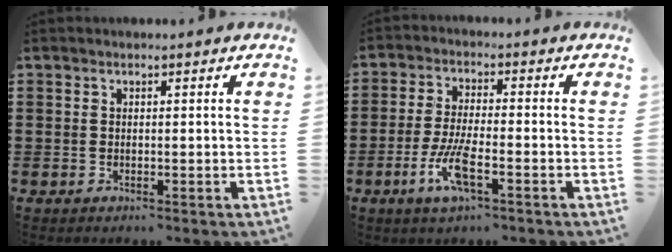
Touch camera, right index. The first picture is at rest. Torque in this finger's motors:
{"motor_torque": [2.14, 0.00, 0.70, 0.15]}